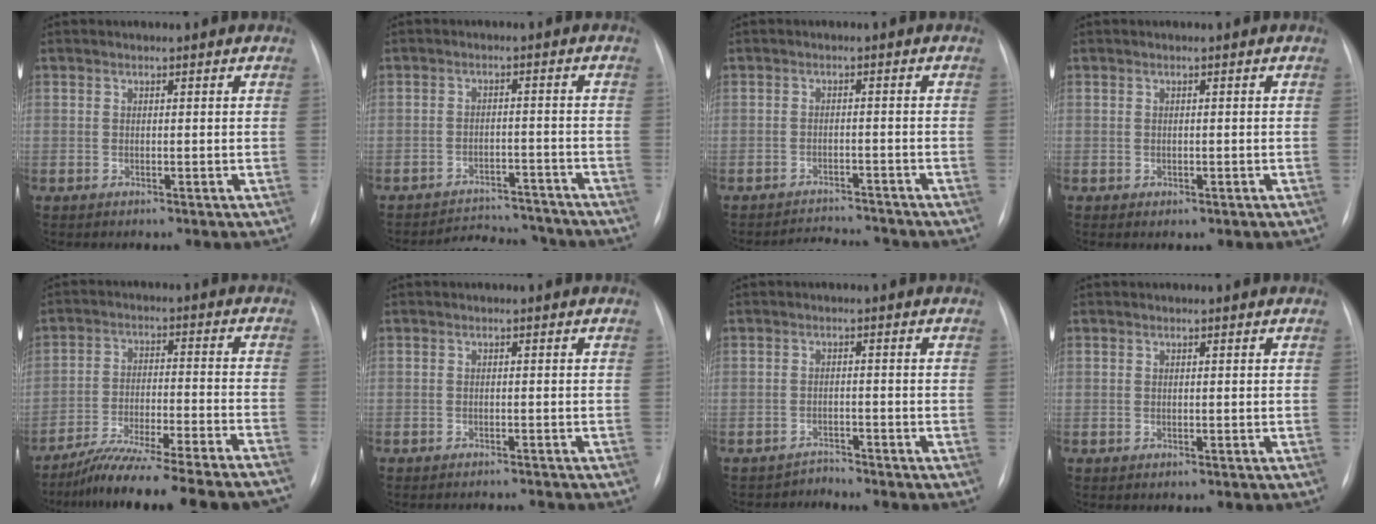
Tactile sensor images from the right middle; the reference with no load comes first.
{"total": 9.6, "force": [-9.3, 2.3, 1.2], "torque": [-0.010, 0.008, -0.122]}
{"total": 5.3, "force": [-5.3, 0.5, 0.5], "torque": [-0.009, 0.000, -0.077]}
{"total": 0.7, "force": [-0.3, 0.5, 0.3], "torque": [-0.005, 0.001, -0.002]}
{"total": 21.3, "force": [-18.9, -0.1, 9.8], "torque": [-0.124, -0.027, -0.281]}
{"total": 2.9, "force": [-2.9, -0.4, -0.1], "torque": [0.009, -0.006, -0.038]}
{"total": 2.3, "force": [-1.9, -0.2, -1.3], "torque": [0.031, -0.009, -0.031]}
{"total": 0.0}